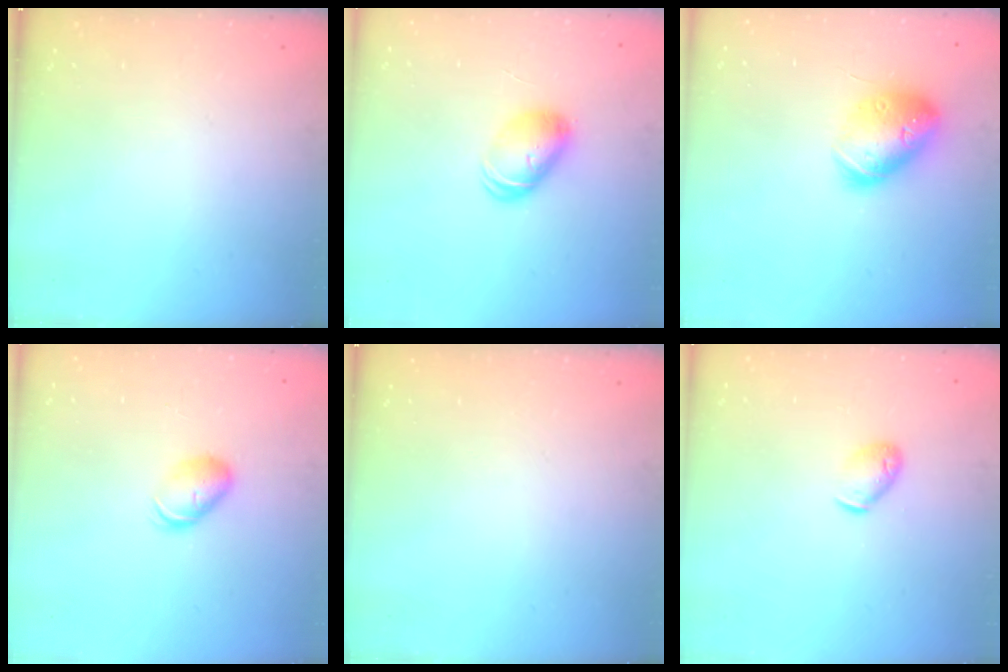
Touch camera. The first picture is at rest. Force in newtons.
{"total": 8.0, "press": 7.9, "slide": 0.4}
{"total": 17.1, "press": 16.9, "slide": 2.7}
{"total": 7.3, "press": 7.2, "slide": 0.7}
{"total": 0.0}
{"total": 6.4, "press": 6.2, "slide": 1.2}